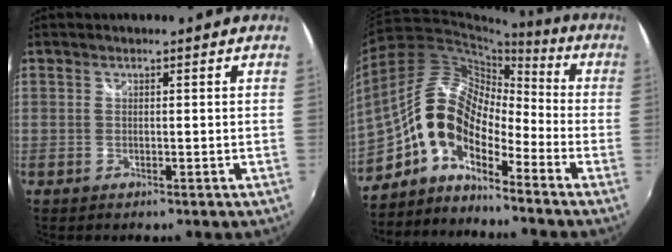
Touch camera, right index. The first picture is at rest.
{"total": 12.0, "force": [-6.3, 5.9, 8.4], "torque": [-0.148, 0.023, -0.141]}